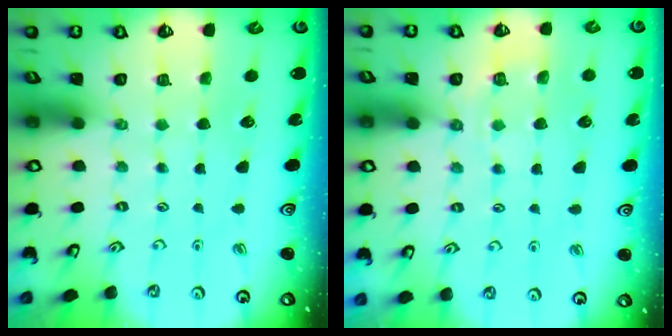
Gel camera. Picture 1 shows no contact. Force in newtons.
{"total": 4.5, "press": 4.4, "slide": 1.1}